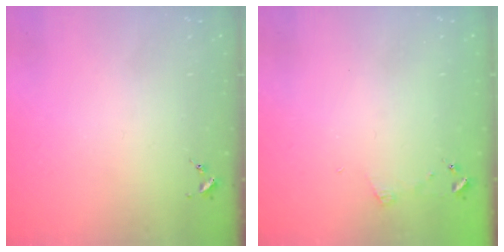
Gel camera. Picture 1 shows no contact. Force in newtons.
{"total": 3.6, "press": 3.6, "slide": 0.4}